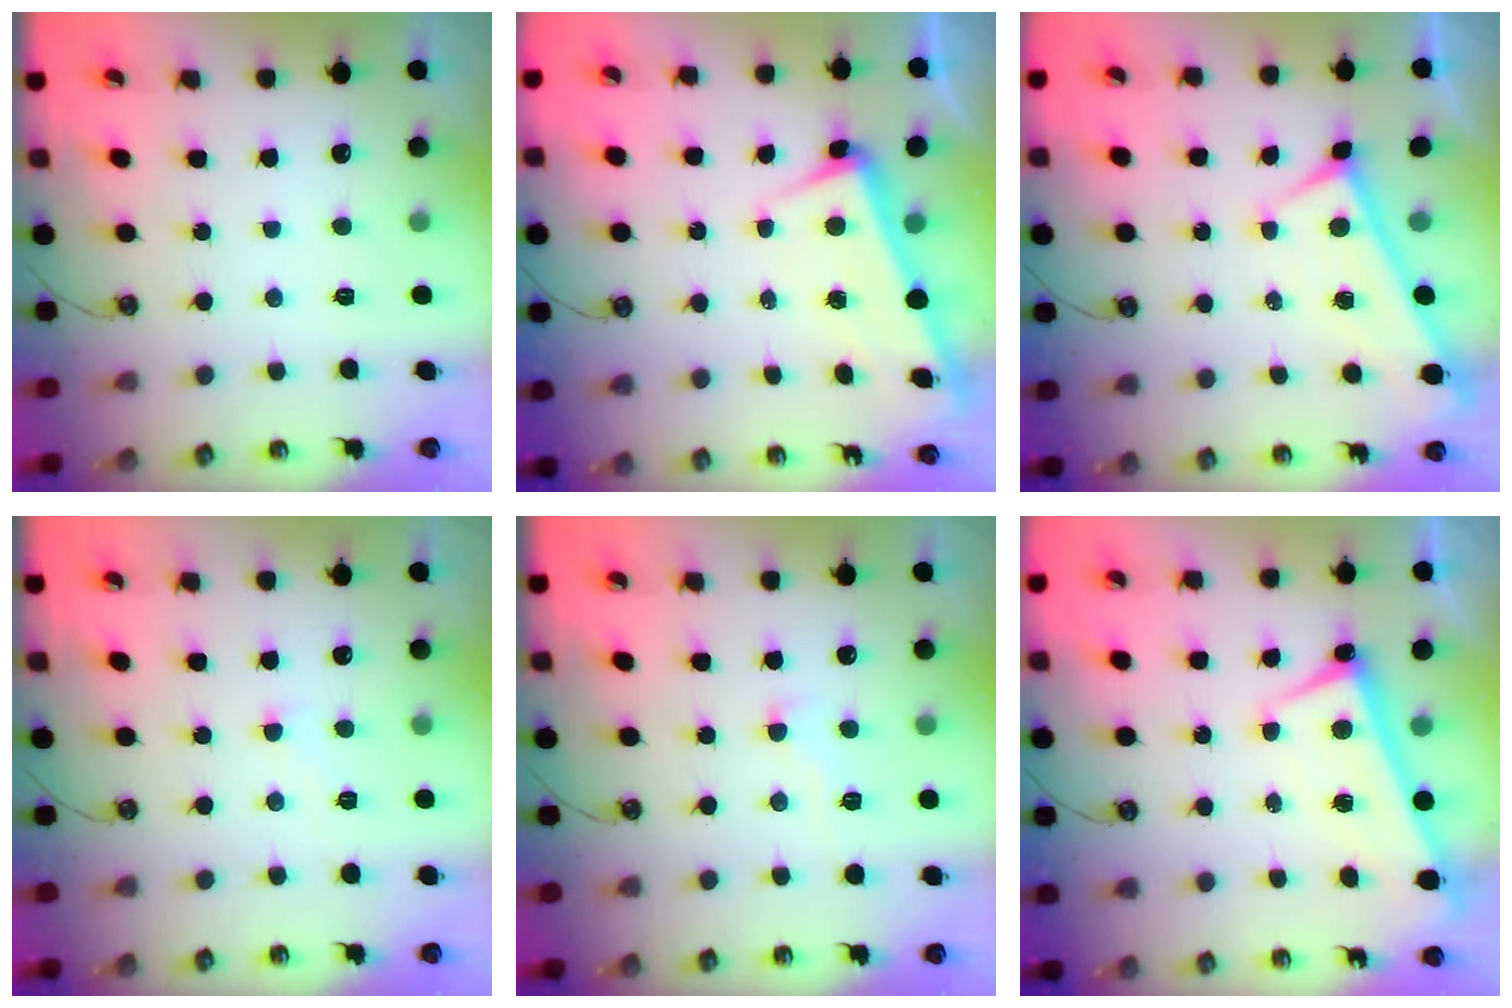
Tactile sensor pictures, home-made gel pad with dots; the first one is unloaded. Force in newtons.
{"total": 3.0, "press": 2.9, "slide": 0.8}
{"total": 0.0}
{"total": 2.5, "press": 2.5, "slide": 0.1}
{"total": 0.8, "press": 0.7, "slide": 0.4}
{"total": 1.3, "press": 1.2, "slide": 0.3}